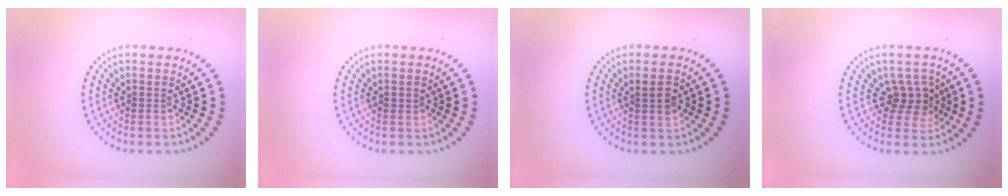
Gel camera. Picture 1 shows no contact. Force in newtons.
{"total": 0.7, "press": 0.7, "slide": 0.1}
{"total": 1.7, "press": 1.6, "slide": 0.6}
{"total": 2.4, "press": 2.1, "slide": 1.2}